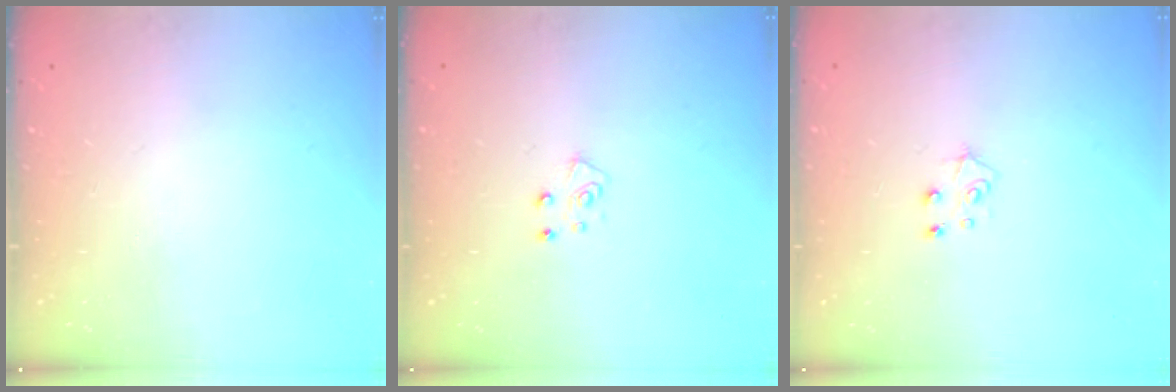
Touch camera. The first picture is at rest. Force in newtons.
{"total": 6.4, "press": 6.4, "slide": 0.6}
{"total": 5.6, "press": 5.6, "slide": 0.5}